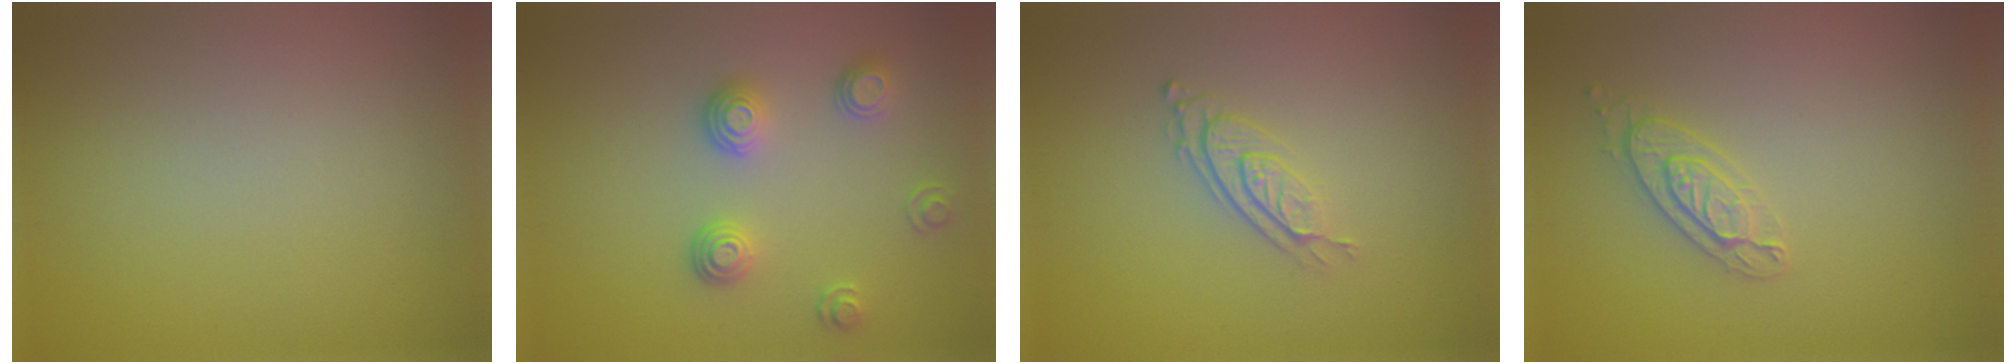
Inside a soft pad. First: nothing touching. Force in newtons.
{"total": 3.1, "press": 2.6, "slide": 1.8}
{"total": 2.8, "press": 2.0, "slide": 2.1}
{"total": 2.2, "press": 2.2, "slide": 0.3}